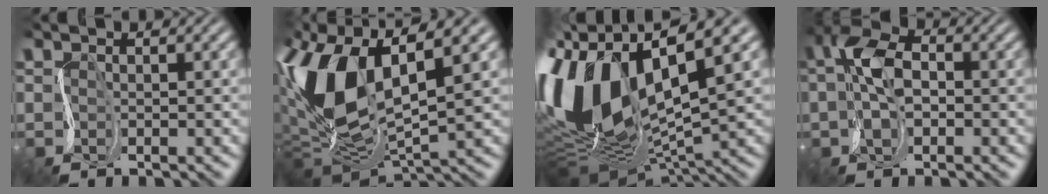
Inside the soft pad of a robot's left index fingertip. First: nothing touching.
{"total": 11.7, "force": [1.5, 5.8, 10.0], "torque": [-0.215, -0.007, 0.024]}
{"total": 13.1, "force": [1.0, 6.2, 11.5], "torque": [-0.247, 0.000, 0.019]}
{"total": 5.3, "force": [-0.2, 3.2, 4.3], "torque": [-0.088, 0.011, -0.012]}